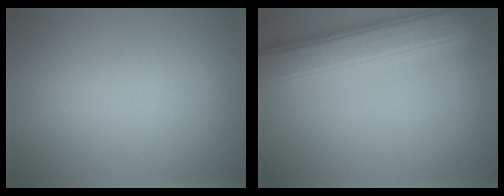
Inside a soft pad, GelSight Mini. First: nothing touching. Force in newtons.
{"total": 6.3, "press": 6.3, "slide": 0.1}